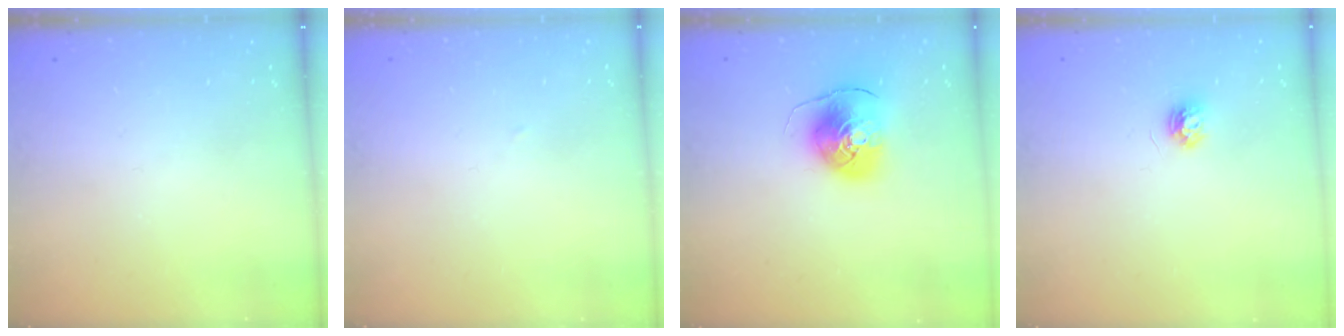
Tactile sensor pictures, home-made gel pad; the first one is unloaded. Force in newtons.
{"total": 1.1, "press": 1.1, "slide": 0.1}
{"total": 9.7, "press": 9.6, "slide": 1.3}
{"total": 3.7, "press": 3.7, "slide": 0.4}